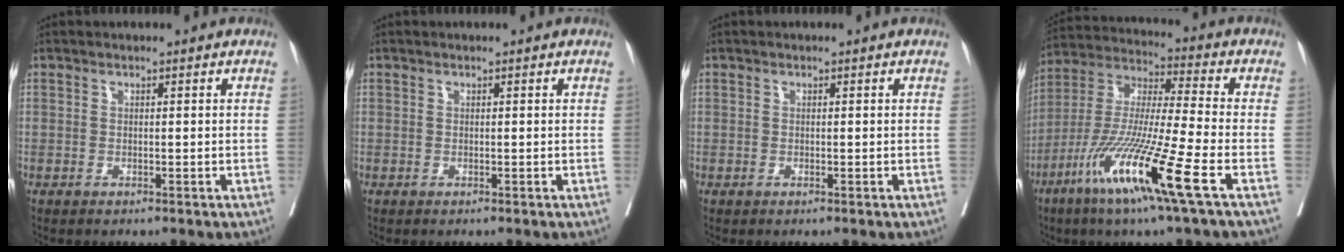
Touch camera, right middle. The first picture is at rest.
{"total": 0.0}
{"total": 0.0}
{"total": 17.2, "force": [-8.1, -0.9, 15.1], "torque": [-0.319, -0.042, -0.159]}